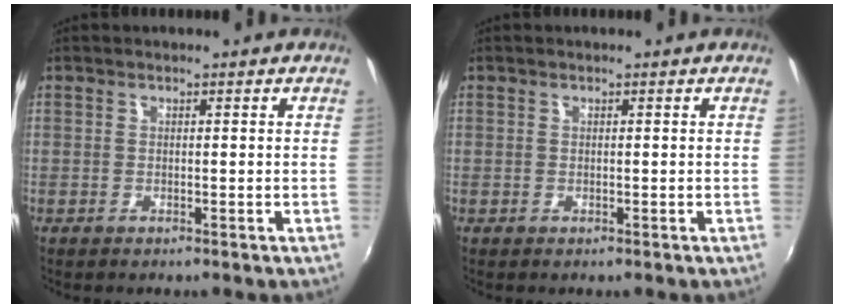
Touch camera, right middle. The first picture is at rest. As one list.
[{"total": 0.0}]